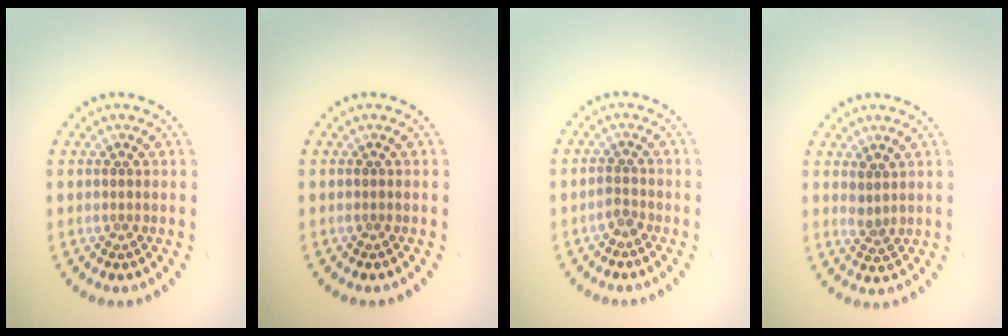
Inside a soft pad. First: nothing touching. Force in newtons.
{"total": 0.0}
{"total": 1.1, "press": 0.8, "slide": 0.7}
{"total": 1.4, "press": 1.2, "slide": 0.9}